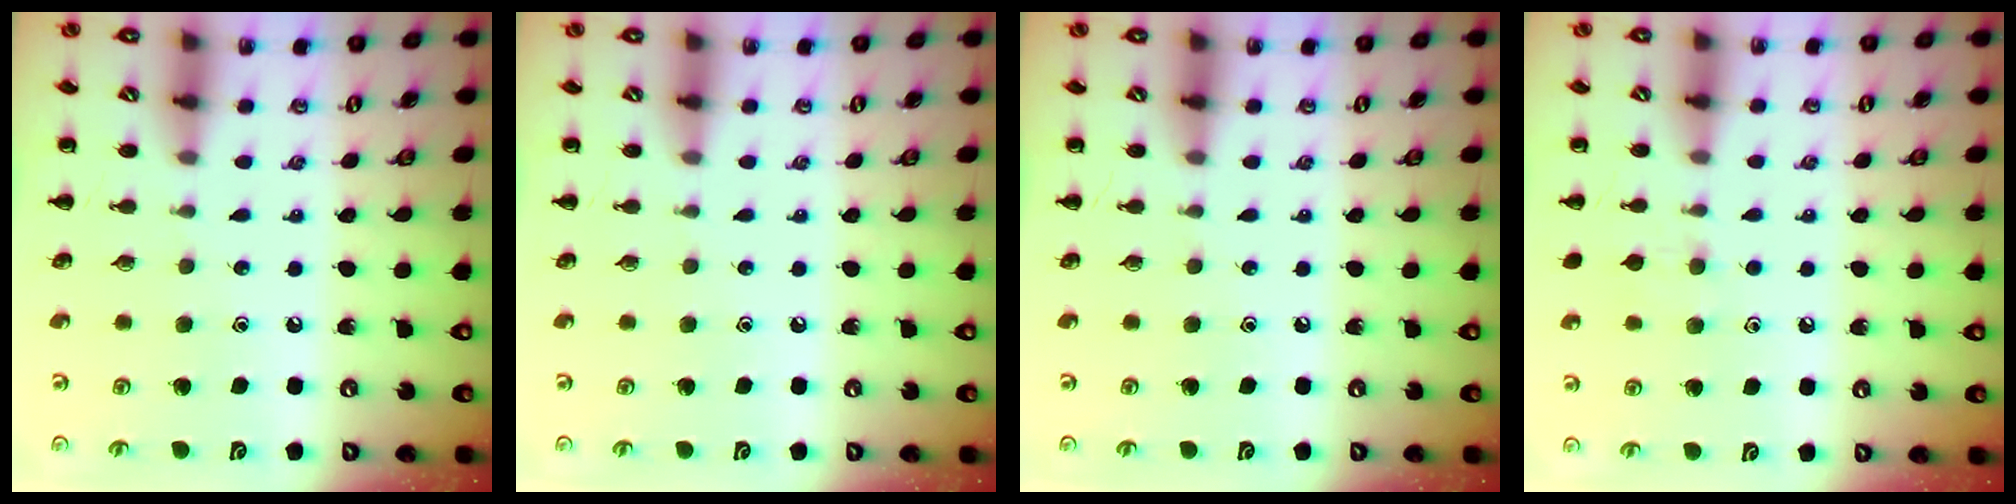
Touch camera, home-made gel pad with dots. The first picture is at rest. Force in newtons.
{"total": 0.0}
{"total": 0.0}
{"total": 5.6, "press": 5.5, "slide": 1.3}